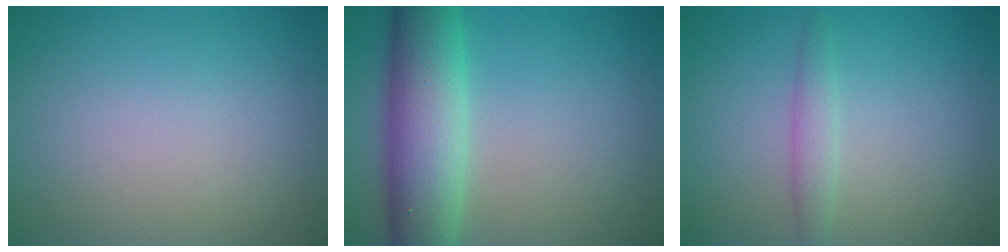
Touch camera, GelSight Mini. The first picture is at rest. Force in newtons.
{"total": 8.2, "press": 8.2, "slide": 0.4}
{"total": 1.7, "press": 1.7, "slide": 0.1}